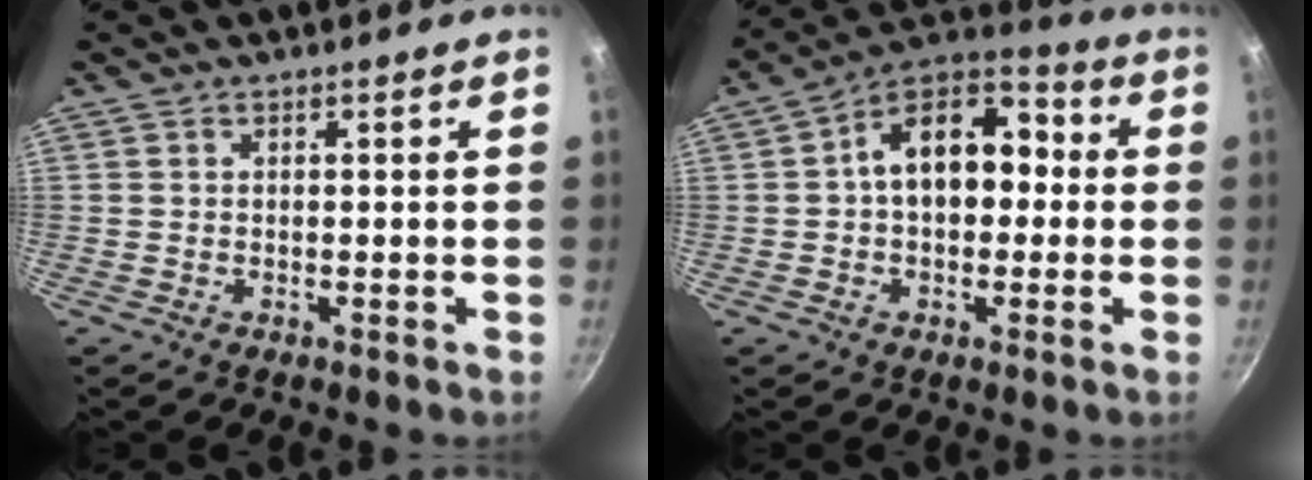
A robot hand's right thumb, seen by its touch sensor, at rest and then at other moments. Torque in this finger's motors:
{"motor_torque": [-0.91, 0.76, 0.96, -0.24, 0.29]}